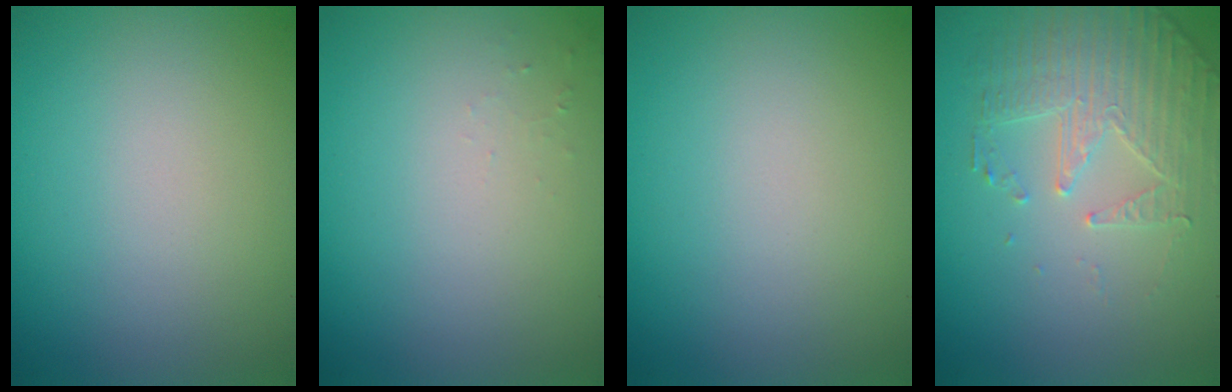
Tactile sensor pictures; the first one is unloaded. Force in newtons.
{"total": 0.5, "press": 0.5, "slide": 0.1}
{"total": 0.0}
{"total": 2.5, "press": 2.2, "slide": 1.2}